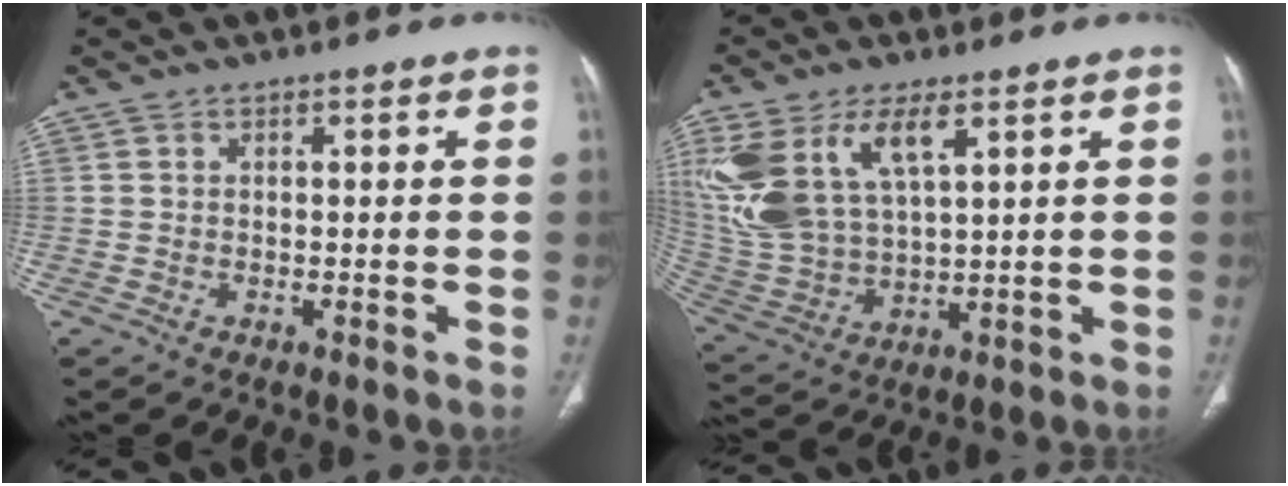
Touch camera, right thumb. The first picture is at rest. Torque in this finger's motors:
{"motor_torque": [1.37, 3.11, 1.78, 0.99, 0.23]}